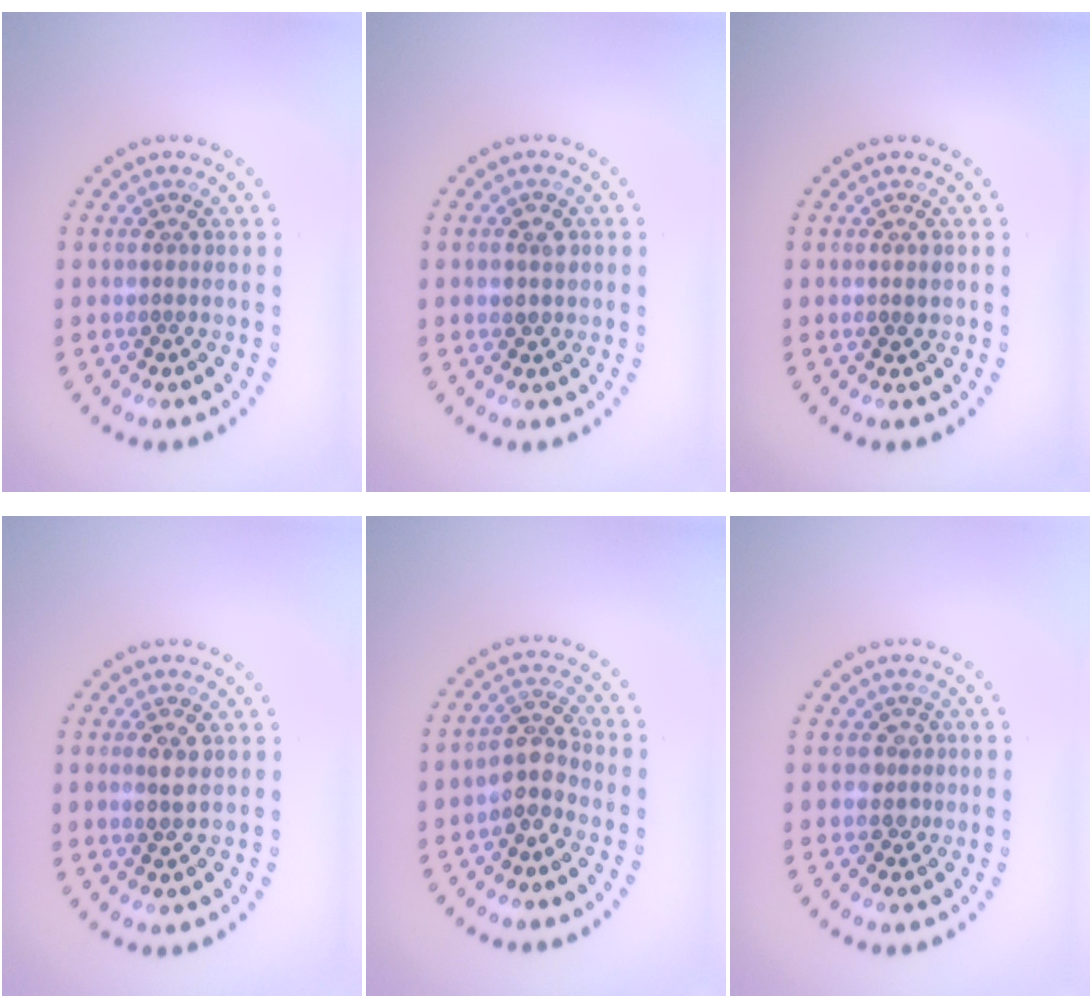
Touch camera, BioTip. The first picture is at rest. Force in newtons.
{"total": 1.5, "press": 1.5, "slide": 0.4}
{"total": 0.9, "press": 0.9, "slide": 0.1}
{"total": 1.6, "press": 1.6, "slide": 0.4}
{"total": 2.8, "press": 2.3, "slide": 1.7}
{"total": 1.4, "press": 1.1, "slide": 0.9}